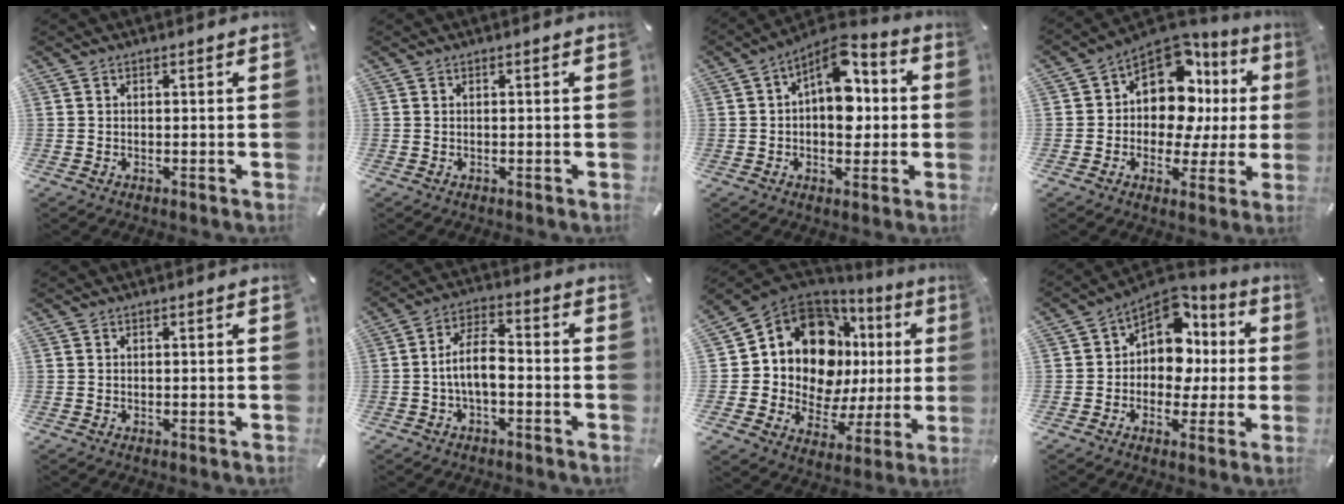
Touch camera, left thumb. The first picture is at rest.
{"total": 0.0}
{"total": 11.1, "force": [2.2, 6.9, 8.4], "torque": [-0.109, -0.029, 0.035]}
{"total": 14.0, "force": [4.1, 10.0, 9.0], "torque": [-0.150, -0.043, 0.071]}
{"total": 0.0}
{"total": 8.7, "force": [-2.2, 4.2, 7.3], "torque": [-0.141, 0.016, -0.039]}
{"total": 17.1, "force": [6.8, 11.8, 10.4], "torque": [-0.186, -0.072, 0.116]}
{"total": 12.4, "force": [2.7, 10.0, 6.8], "torque": [-0.105, -0.030, 0.052]}